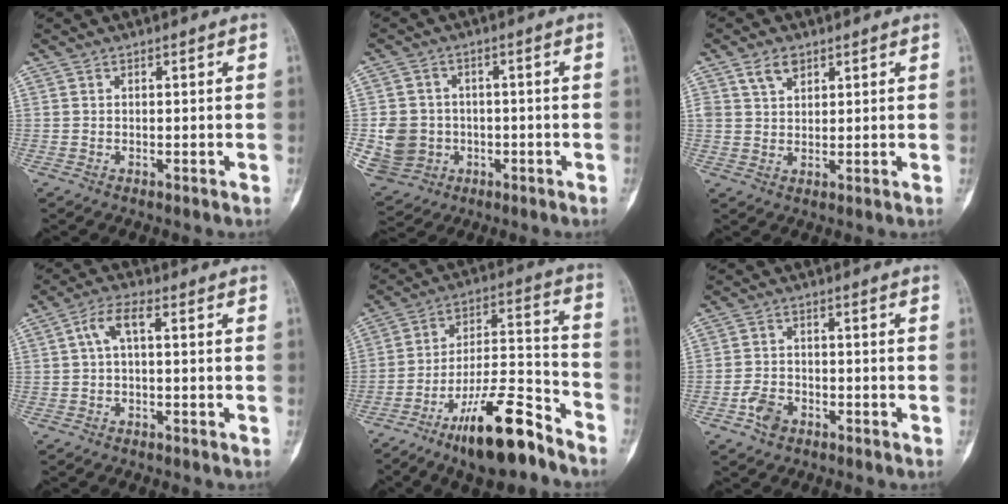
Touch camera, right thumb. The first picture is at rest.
{"total": 10.1, "force": [-1.9, 9.1, 3.8], "torque": [-0.066, 0.011, -0.020]}
{"total": 3.8, "force": [2.2, 2.4, 2.0], "torque": [-0.022, -0.008, 0.045]}
{"total": 4.4, "force": [0.5, 1.5, 4.1], "torque": [-0.086, 0.019, 0.005]}
{"total": 17.5, "force": [-11.8, 4.7, 12.0], "torque": [-0.194, 0.087, -0.201]}
{"total": 4.3, "force": [-2.4, 2.9, 2.1], "torque": [-0.035, 0.016, -0.042]}